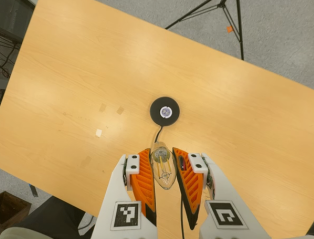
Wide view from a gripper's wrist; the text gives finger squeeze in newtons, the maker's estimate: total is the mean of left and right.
{"total": 20.1, "left": 22.5, "right": 17.7}